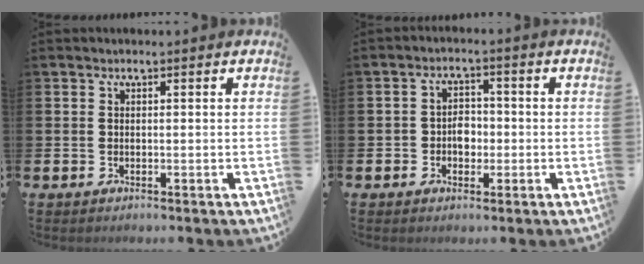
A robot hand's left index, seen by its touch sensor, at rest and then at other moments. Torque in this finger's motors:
{"motor_torque": [0.19, 0.10, 0.07, 0.02]}